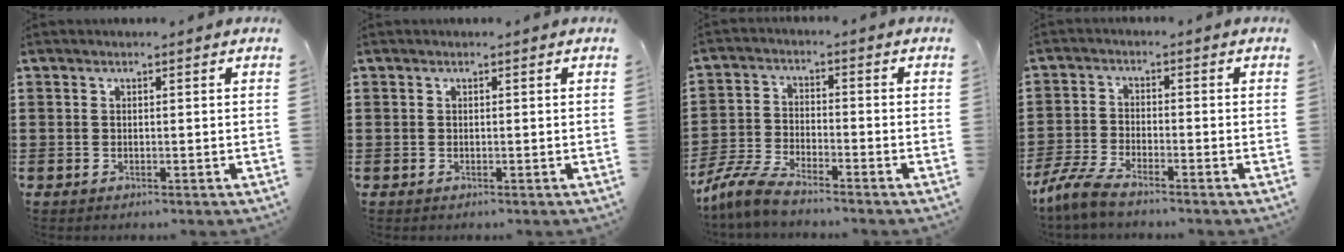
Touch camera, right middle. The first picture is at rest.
{"total": 0.0}
{"total": 5.9, "force": [-5.4, 0.8, 2.4], "torque": [-0.074, -0.009, -0.111]}
{"total": 4.8, "force": [-4.2, 0.5, 2.4], "torque": [-0.075, -0.014, -0.089]}